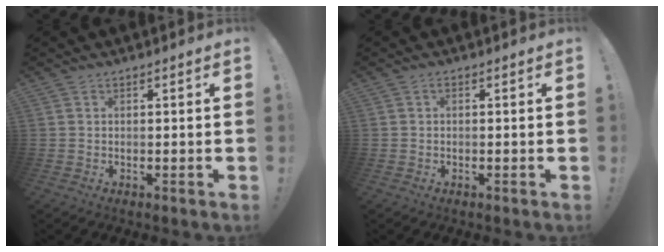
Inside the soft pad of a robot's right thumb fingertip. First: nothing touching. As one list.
[{"total": 0.7, "force": [-0.3, 0.1, 0.7], "torque": [-0.014, 0.002, -0.005]}]